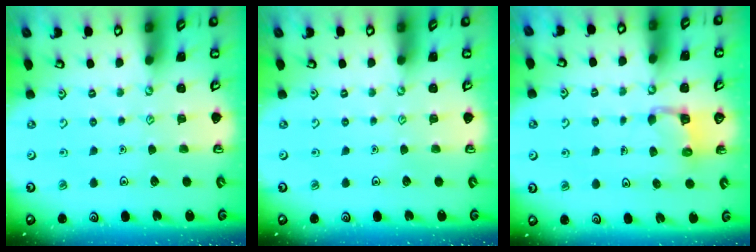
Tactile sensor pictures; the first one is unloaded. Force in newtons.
{"total": 0.0}
{"total": 3.8, "press": 3.8, "slide": 0.3}